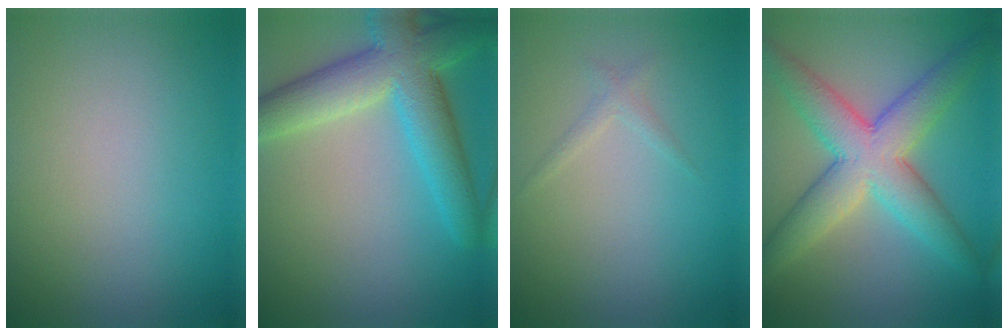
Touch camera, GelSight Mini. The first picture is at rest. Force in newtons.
{"total": 7.7, "press": 7.7, "slide": 0.3}
{"total": 0.9, "press": 0.9, "slide": 0.1}
{"total": 7.7, "press": 7.7, "slide": 0.1}